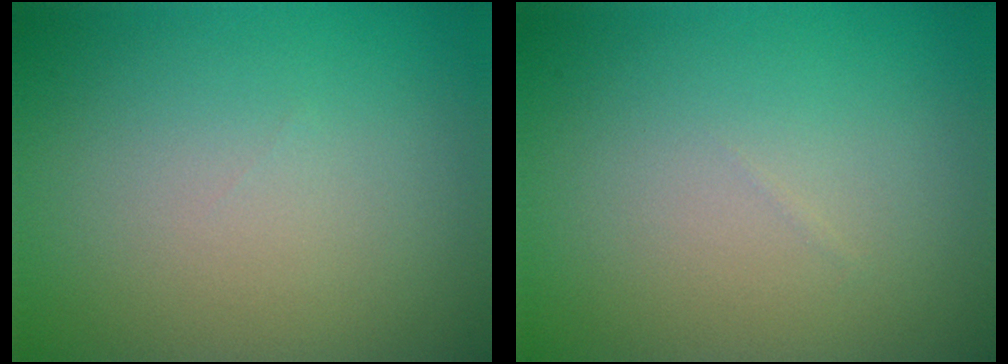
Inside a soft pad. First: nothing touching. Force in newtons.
{"total": 0.0}